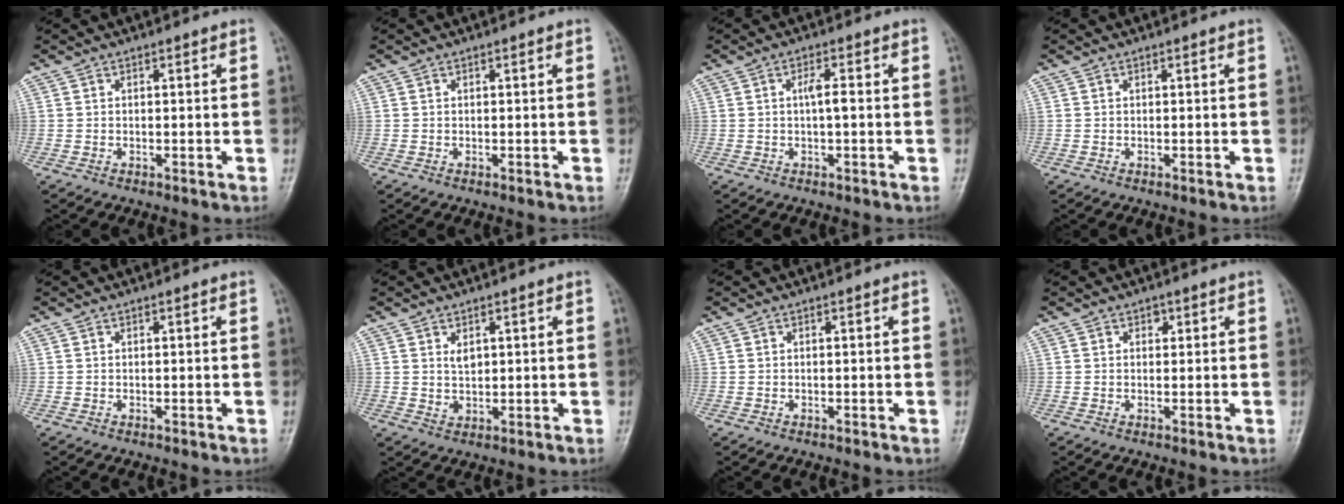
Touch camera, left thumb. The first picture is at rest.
{"total": 0.0}
{"total": 2.4, "force": [0.0, 0.6, 2.3], "torque": [-0.044, 0.006, -0.002]}
{"total": 0.0}
{"total": 0.0}
{"total": 2.6, "force": [1.0, 1.7, 1.6], "torque": [-0.018, -0.010, 0.023]}
{"total": 0.0}
{"total": 1.0, "force": [0.5, 0.8, 0.4], "torque": [0.006, -0.001, 0.005]}